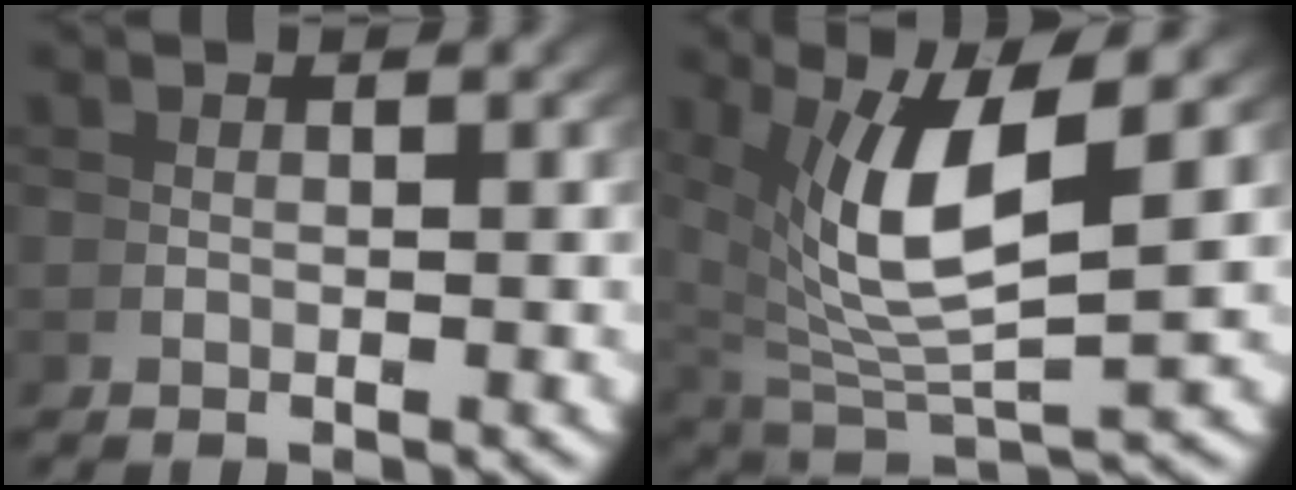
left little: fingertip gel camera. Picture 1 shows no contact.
{"total": 8.9, "force": [2.1, 3.6, 7.8], "torque": [-0.156, -0.018, 0.058]}